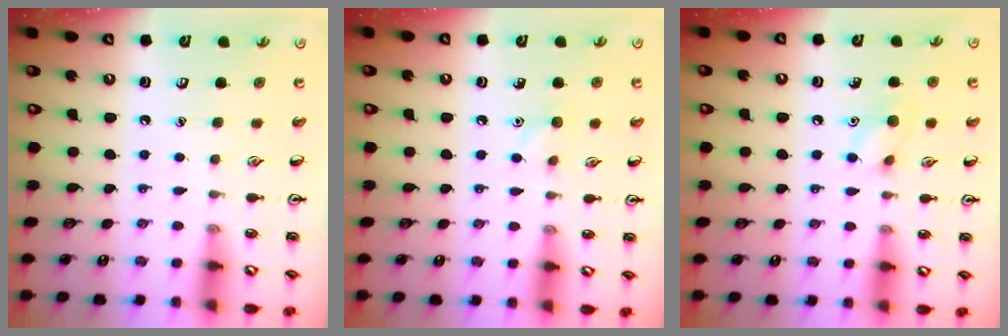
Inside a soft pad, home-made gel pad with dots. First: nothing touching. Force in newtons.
{"total": 5.5, "press": 5.2, "slide": 1.7}
{"total": 7.3, "press": 7.1, "slide": 1.4}